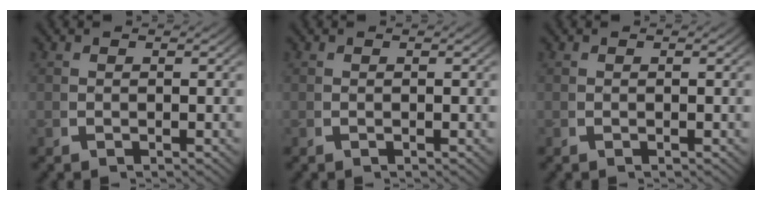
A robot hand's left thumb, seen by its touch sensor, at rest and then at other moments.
{"total": 0.0}
{"total": 0.0}